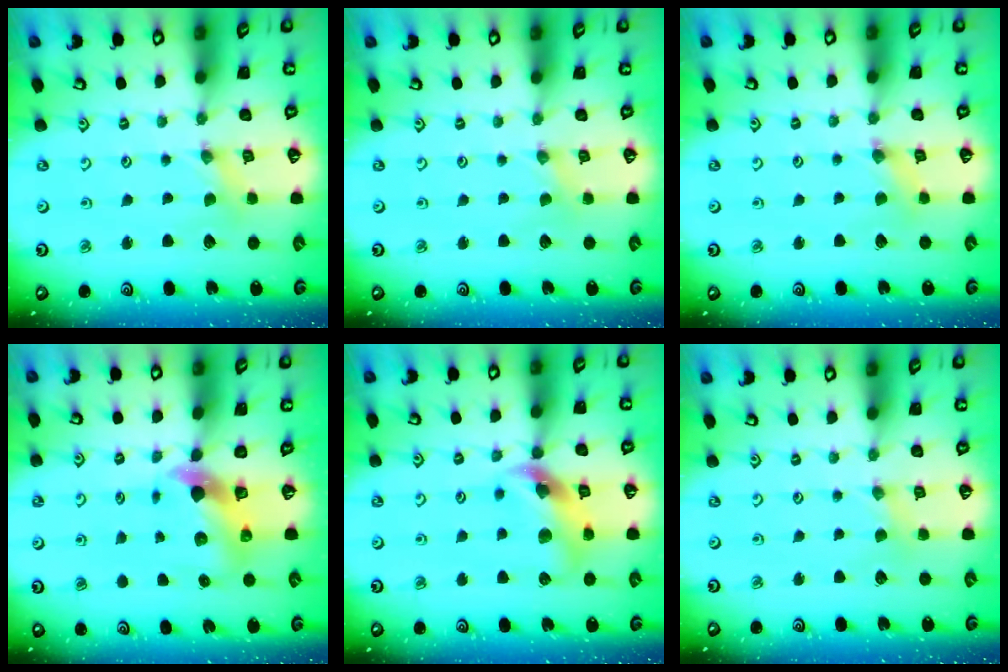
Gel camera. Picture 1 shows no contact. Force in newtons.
{"total": 0.0}
{"total": 1.3, "press": 1.3, "slide": 0.3}
{"total": 6.4, "press": 6.3, "slide": 1.2}
{"total": 11.7, "press": 11.6, "slide": 1.7}
{"total": 2.4, "press": 2.3, "slide": 0.5}